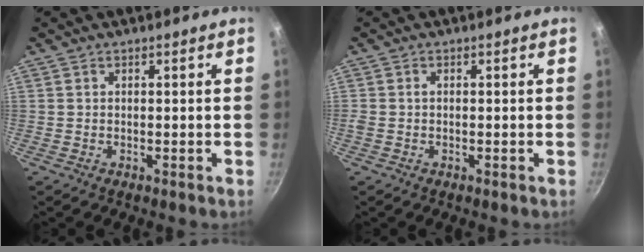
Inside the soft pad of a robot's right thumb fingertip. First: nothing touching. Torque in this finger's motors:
{"motor_torque": [0.13, 0.40, 0.15, 0.43, 0.00]}